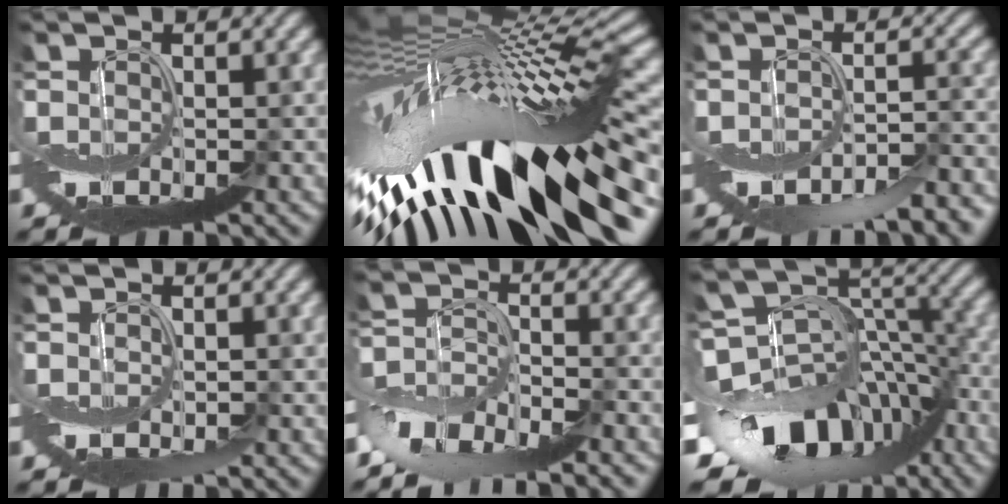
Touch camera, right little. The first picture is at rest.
{"total": 17.4, "force": [-2.7, 5.6, 16.2], "torque": [-0.265, -0.013, -0.035]}
{"total": 5.7, "force": [-3.6, 1.9, 4.0], "torque": [-0.060, -0.009, -0.053]}
{"total": 0.6, "force": [0.2, 0.4, 0.4], "torque": [-0.004, -0.005, 0.006]}
{"total": 6.0, "force": [-4.5, 2.3, 3.2], "torque": [-0.052, 0.002, -0.089]}
{"total": 10.8, "force": [-5.5, 7.9, 5.0], "torque": [-0.088, 0.017, -0.090]}